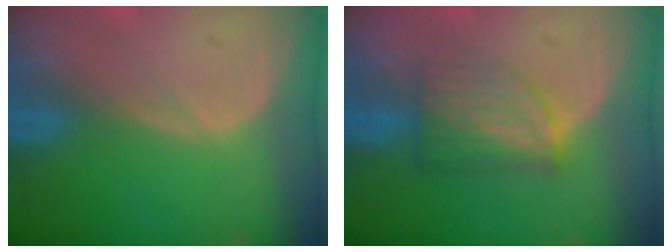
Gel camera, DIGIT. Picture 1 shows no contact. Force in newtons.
{"total": 6.1, "press": 5.4, "slide": 2.8}